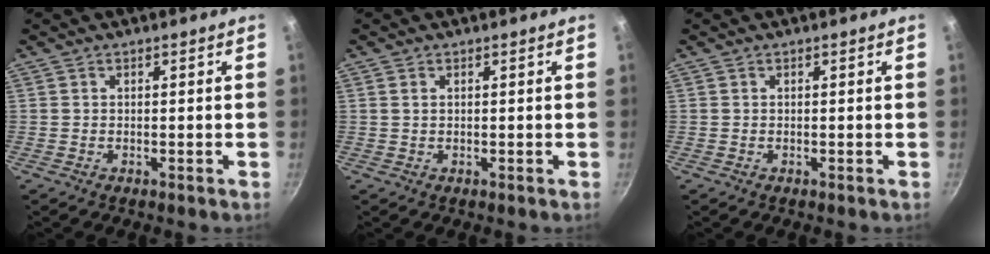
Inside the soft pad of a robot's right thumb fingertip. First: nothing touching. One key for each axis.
{"total": 0.9, "fx": 0.4, "fy": 0.5, "fz": 0.6, "tx": -0.012, "ty": 0.002, "tz": 0.008}
{"total": 0.0}